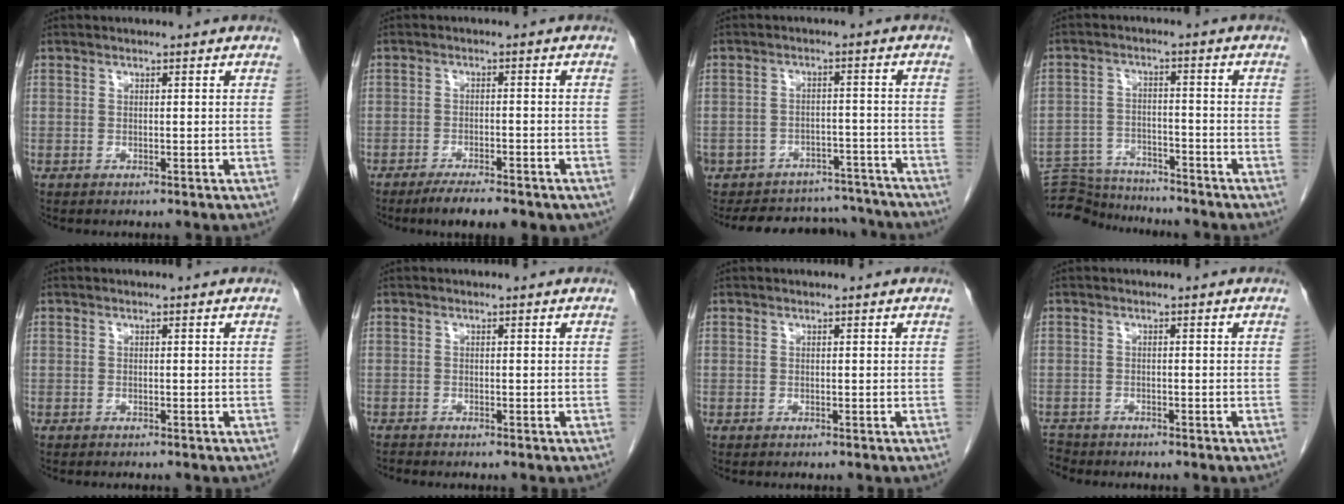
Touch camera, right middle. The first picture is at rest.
{"total": 7.2, "force": [-5.4, 1.8, 4.4], "torque": [-0.059, -0.010, -0.073]}
{"total": 14.6, "force": [-13.5, 5.2, 2.1], "torque": [-0.026, 0.030, -0.162]}
{"total": 11.3, "force": [-11.1, 1.8, 1.4], "torque": [-0.024, 0.011, -0.176]}
{"total": 1.1, "force": [-1.0, 0.1, 0.4], "torque": [-0.008, -0.002, -0.012]}
{"total": 0.5, "force": [-0.5, -0.1, -0.1], "torque": [-0.006, -0.005, -0.013]}
{"total": 0.0}
{"total": 2.4, "force": [-2.3, 0.6, -0.3], "torque": [0.001, -0.009, -0.043]}